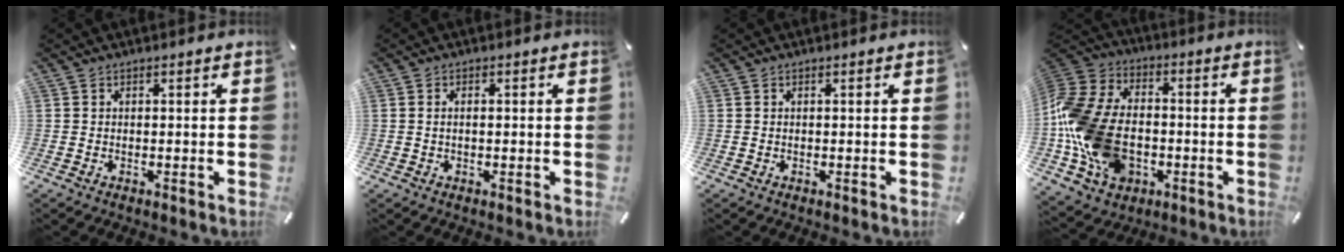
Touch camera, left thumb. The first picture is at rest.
{"total": 1.3, "force": [-0.1, 0.6, 1.2], "torque": [-0.024, 0.002, -0.002]}
{"total": 0.0}
{"total": 20.2, "force": [-4.5, 15.1, 12.8], "torque": [-0.286, 0.031, -0.073]}